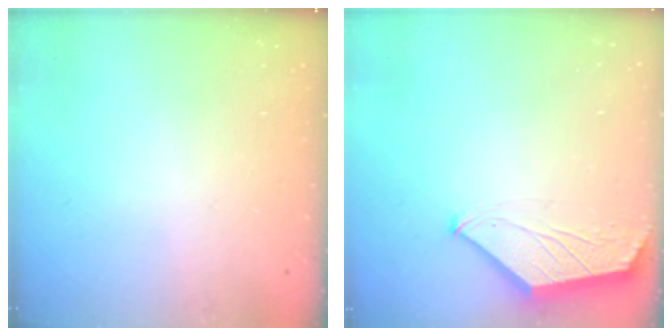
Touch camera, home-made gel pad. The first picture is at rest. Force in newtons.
{"total": 1.6, "press": 1.6, "slide": 0.3}